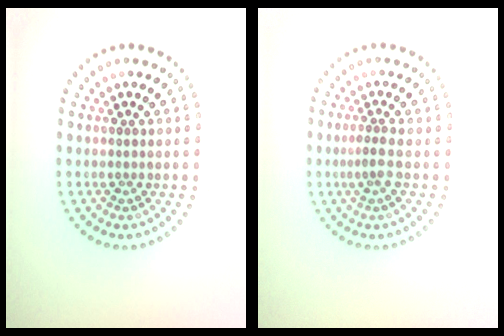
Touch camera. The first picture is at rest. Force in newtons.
{"total": 1.5, "press": 1.1, "slide": 1.1}